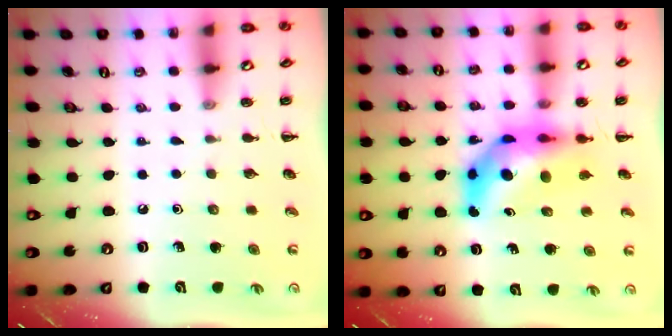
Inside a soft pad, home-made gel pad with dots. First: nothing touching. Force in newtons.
{"total": 9.6, "press": 9.0, "slide": 3.2}